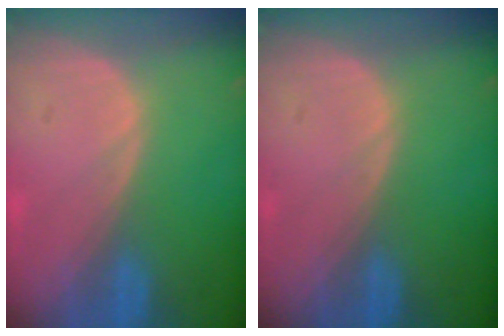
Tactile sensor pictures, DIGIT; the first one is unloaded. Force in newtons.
{"total": 0.0}